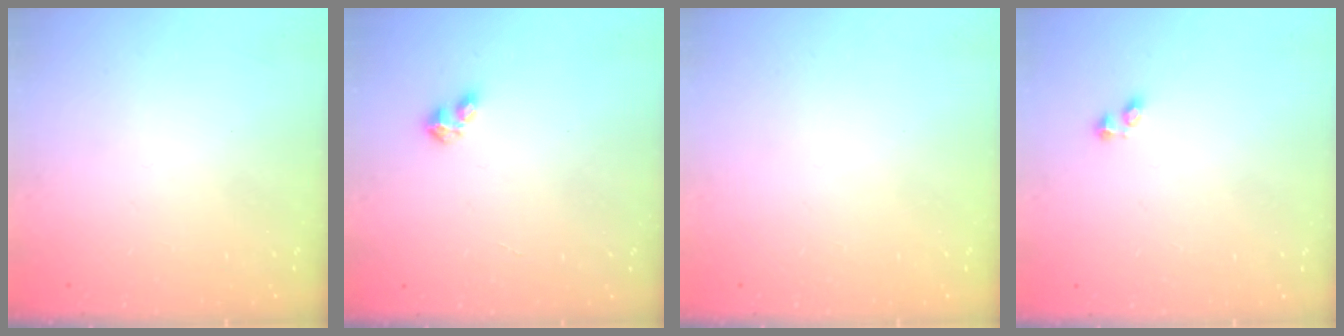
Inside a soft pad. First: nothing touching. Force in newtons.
{"total": 3.2, "press": 3.2, "slide": 0.5}
{"total": 0.0}
{"total": 1.9, "press": 1.9, "slide": 0.5}